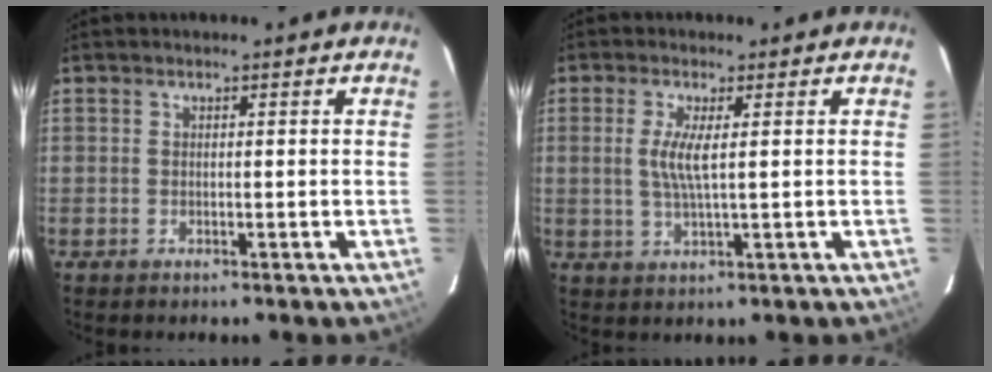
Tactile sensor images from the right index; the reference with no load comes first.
{"total": 4.5, "force": [0.7, 0.4, 4.4], "torque": [-0.093, -0.005, 0.012]}